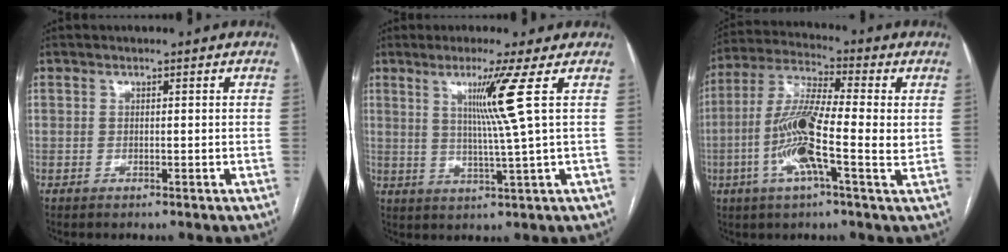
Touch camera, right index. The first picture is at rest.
{"total": 7.1, "force": [2.4, -2.9, 6.0], "torque": [-0.113, -0.016, 0.053]}
{"total": 12.8, "force": [-1.7, 1.5, 12.6], "torque": [-0.252, 0.002, -0.043]}